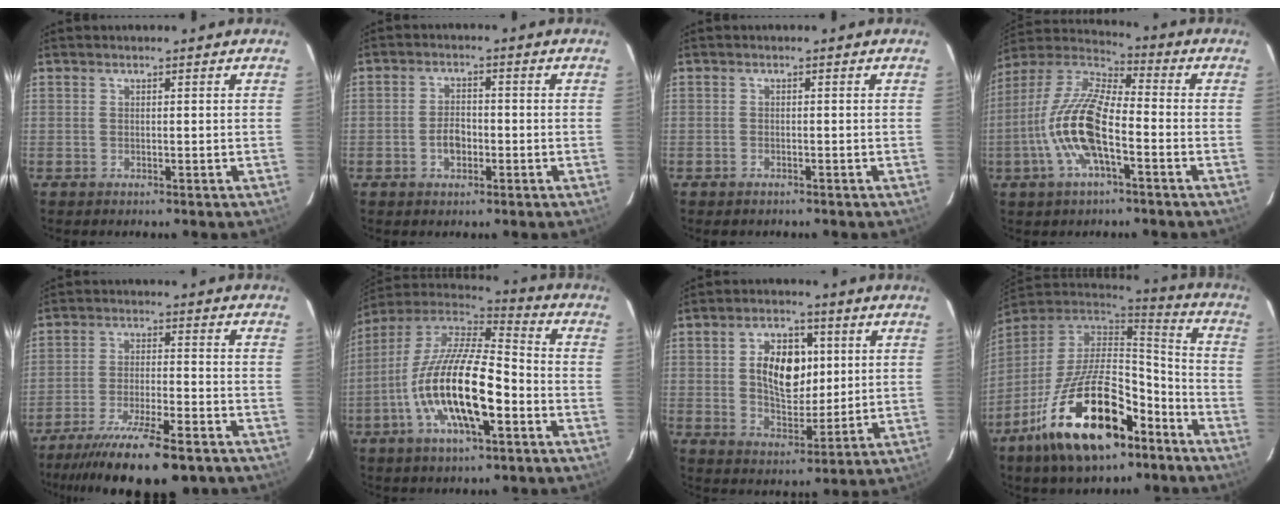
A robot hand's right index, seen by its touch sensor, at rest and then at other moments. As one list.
[{"total": 3.8, "force": [-1.4, 2.5, 2.6], "torque": [-0.050, 0.006, -0.022]}, {"total": 1.0, "force": [-0.8, 0.6, 0.1], "torque": [-0.003, 0.002, -0.011]}, {"total": 15.4, "force": [-4.9, 5.2, 13.7], "torque": [-0.280, -0.001, -0.101]}, {"total": 17.3, "force": [-13.6, 3.6, 10.1], "torque": [-0.202, -0.035, -0.216]}, {"total": 20.3, "force": [-6.7, 6.5, 18.0], "torque": [-0.348, -0.019, -0.131]}, {"total": 11.1, "force": [2.2, 6.8, 8.4], "torque": [-0.146, 0.013, 0.043]}, {"total": 24.4, "force": [-13.1, 11.2, 17.3], "torque": [-0.330, -0.012, -0.211]}]